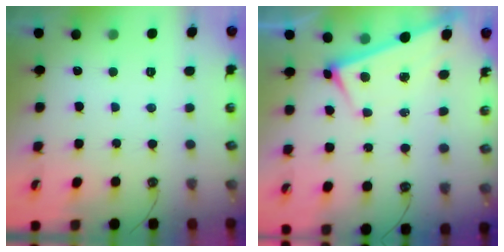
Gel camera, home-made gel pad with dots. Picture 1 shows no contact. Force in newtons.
{"total": 3.0, "press": 3.0, "slide": 0.1}